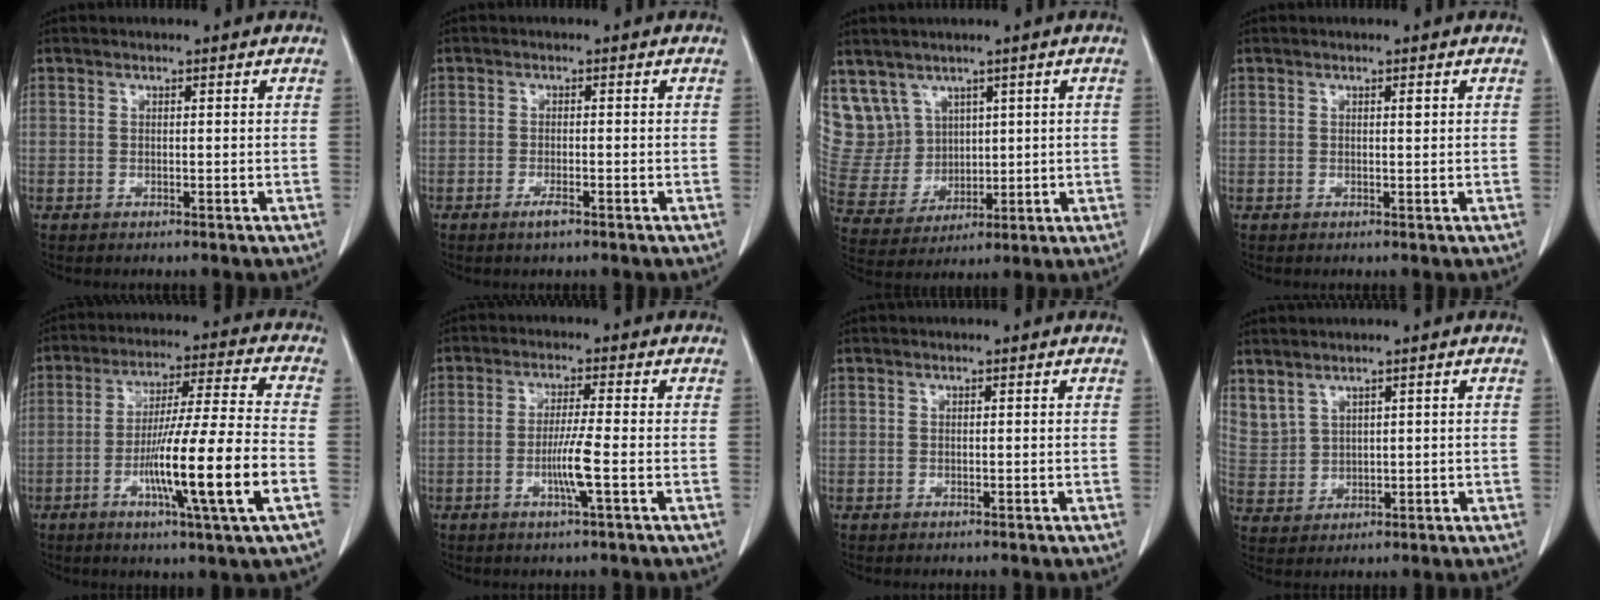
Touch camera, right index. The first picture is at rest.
{"total": 1.7, "force": [-1.1, 0.3, 1.3], "torque": [-0.026, -0.003, -0.018]}
{"total": 11.2, "force": [6.2, 9.3, 1.6], "torque": [-0.058, 0.049, 0.153]}
{"total": 0.7, "force": [0.3, 0.1, 0.6], "torque": [-0.011, -0.001, 0.003]}
{"total": 15.4, "force": [-4.8, -1.0, 14.6], "torque": [-0.260, -0.013, -0.087]}
{"total": 5.0, "force": [-1.4, -0.6, 4.8], "torque": [-0.091, -0.010, -0.030]}
{"total": 0.0}
{"total": 5.9, "force": [4.0, 3.7, 2.3], "torque": [-0.069, 0.007, 0.104]}